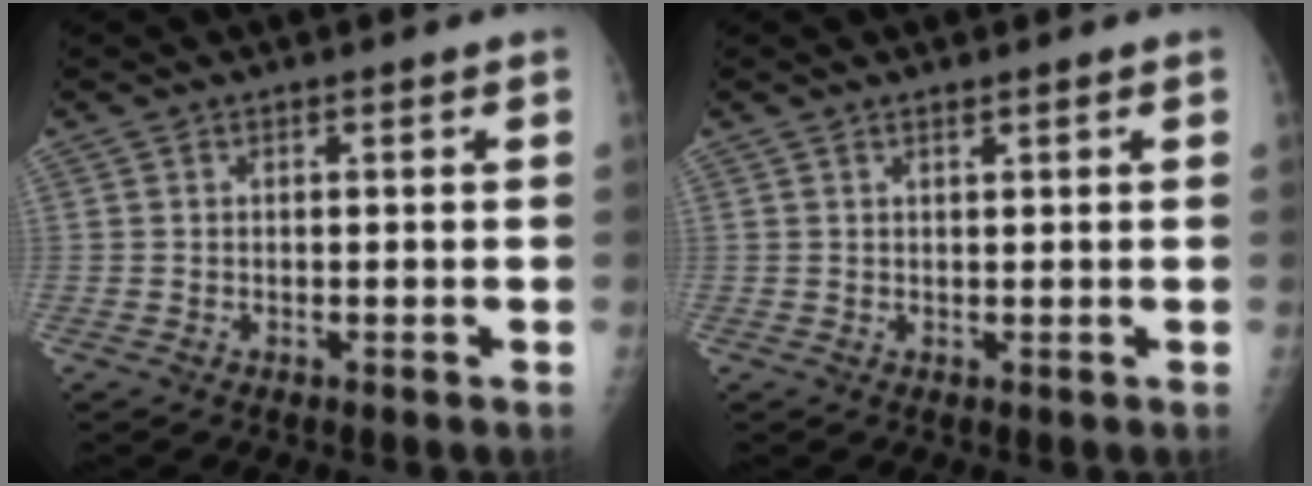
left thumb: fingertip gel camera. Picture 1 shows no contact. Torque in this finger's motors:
{"motor_torque": [-0.23, -0.06, 0.01, -0.01, -0.01]}